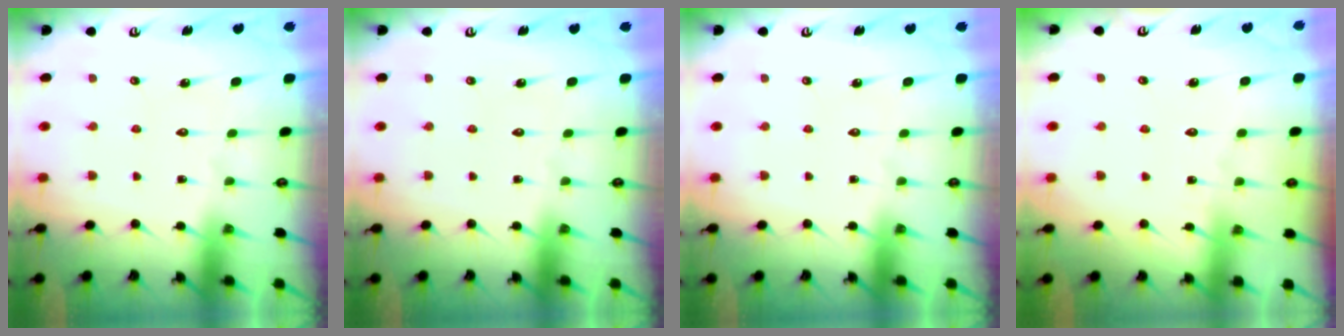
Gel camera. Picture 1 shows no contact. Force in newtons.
{"total": 0.0}
{"total": 0.0}
{"total": 2.4, "press": 2.4, "slide": 0.3}